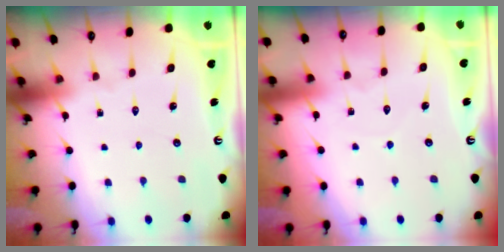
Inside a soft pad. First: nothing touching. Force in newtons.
{"total": 3.2, "press": 3.2, "slide": 0.3}